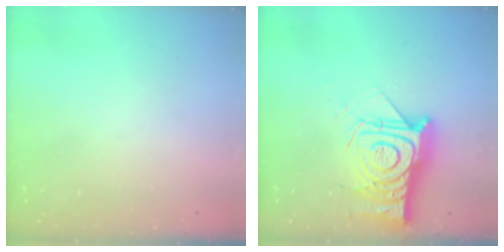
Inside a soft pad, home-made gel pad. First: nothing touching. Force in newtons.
{"total": 18.4, "press": 18.4, "slide": 1.5}